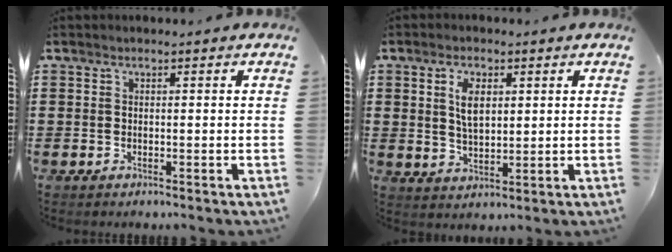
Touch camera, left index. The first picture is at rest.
{"total": 5.1, "force": [1.7, 2.5, 4.1], "torque": [-0.081, 0.006, 0.026]}